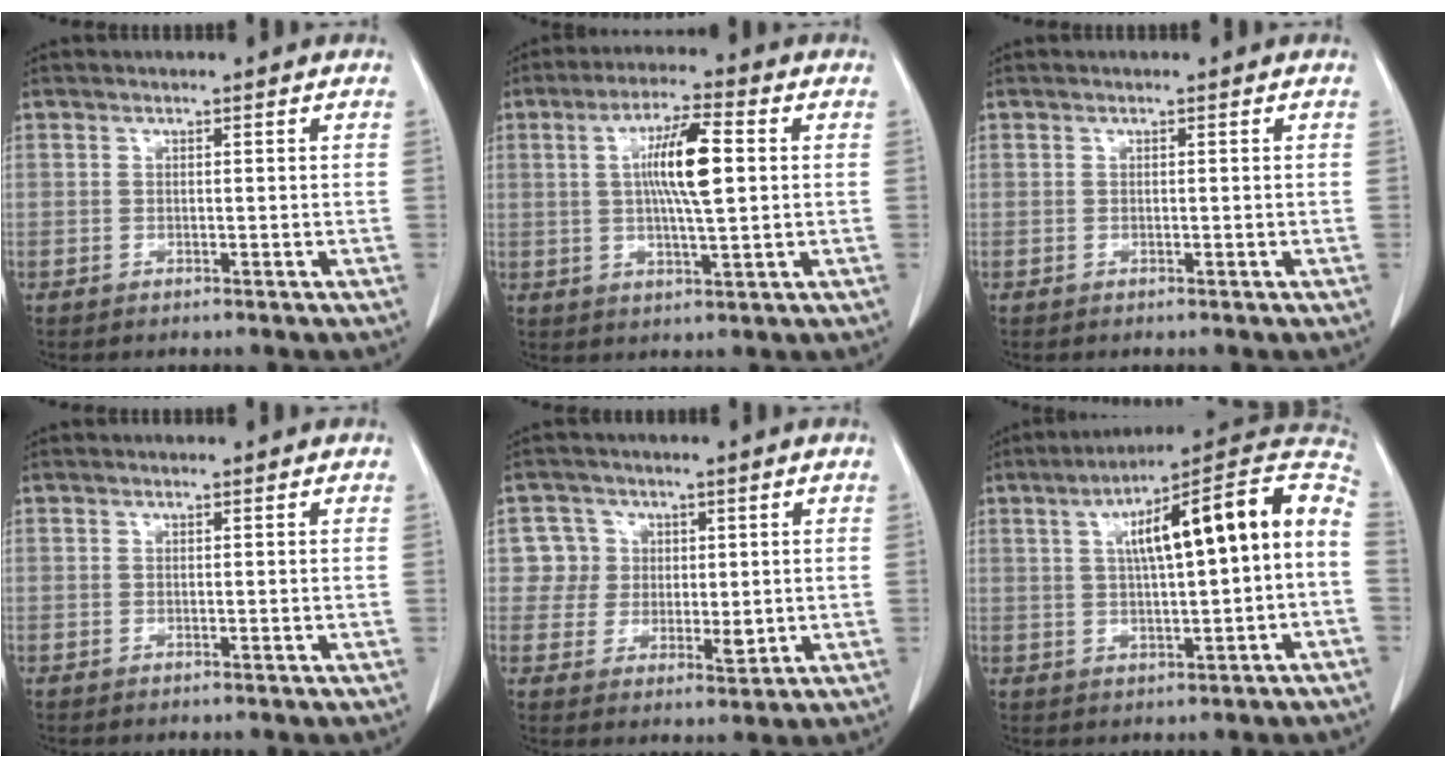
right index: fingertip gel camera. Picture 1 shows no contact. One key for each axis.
{"total": 9.5, "fx": 1.3, "fy": 1.1, "fz": 9.3, "tx": -0.171, "ty": 0.004, "tz": 0.023}
{"total": 0.0}
{"total": 0.0}
{"total": 6.0, "fx": 1.7, "fy": 5.7, "fz": 0.9, "tx": -0.002, "ty": 0.008, "tz": 0.033}
{"total": 17.6, "fx": 2.4, "fy": 2.6, "fz": 17.3, "tx": -0.257, "ty": 0.048, "tz": 0.033}